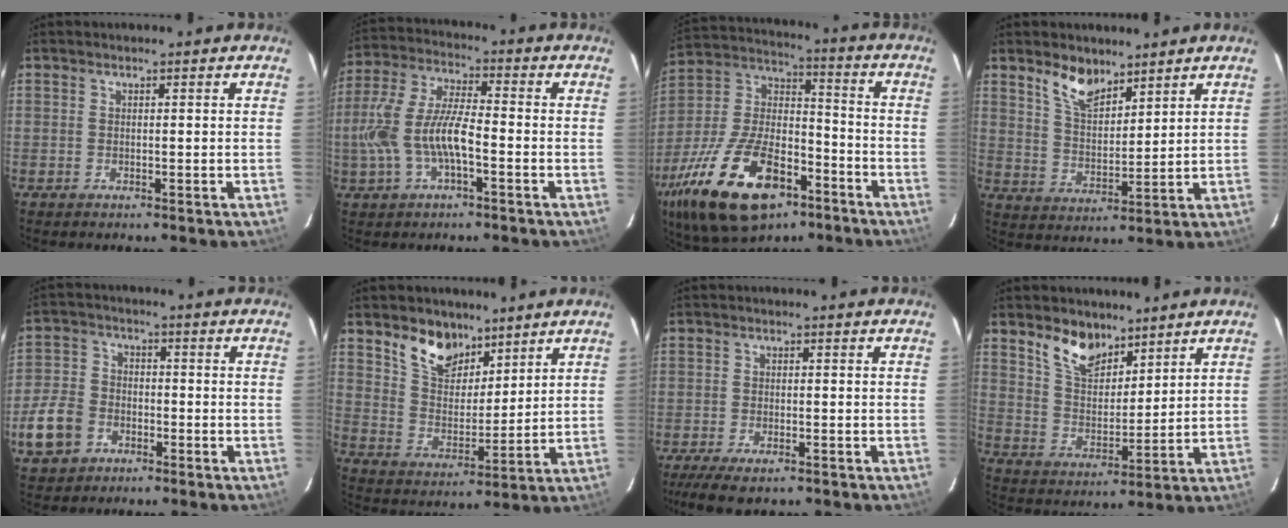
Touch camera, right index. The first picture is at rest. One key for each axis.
{"total": 12.2, "fx": -3.3, "fy": 4.3, "fz": 10.9, "tx": -0.236, "ty": 0.005, "tz": -0.061}
{"total": 26.1, "fx": -14.0, "fy": 12.9, "fz": 17.9, "tx": -0.366, "ty": -0.007, "tz": -0.235}
{"total": 7.7, "fx": 5.7, "fy": 3.3, "fz": 4.0, "tx": -0.070, "ty": 0.008, "tz": 0.111}
{"total": 9.5, "fx": -4.4, "fy": 7.3, "fz": 4.2, "tx": -0.110, "ty": 0.016, "tz": -0.083}
{"total": 10.2, "fx": 7.3, "fy": 5.7, "fz": 4.4, "tx": -0.081, "ty": 0.005, "tz": 0.139}
{"total": 6.8, "fx": -5.1, "fy": 2.2, "fz": 4.0, "tx": -0.097, "ty": -0.024, "tz": -0.090}
{"total": 9.4, "fx": 6.9, "fy": 4.6, "fz": 4.5, "tx": -0.078, "ty": 0.005, "tz": 0.133}